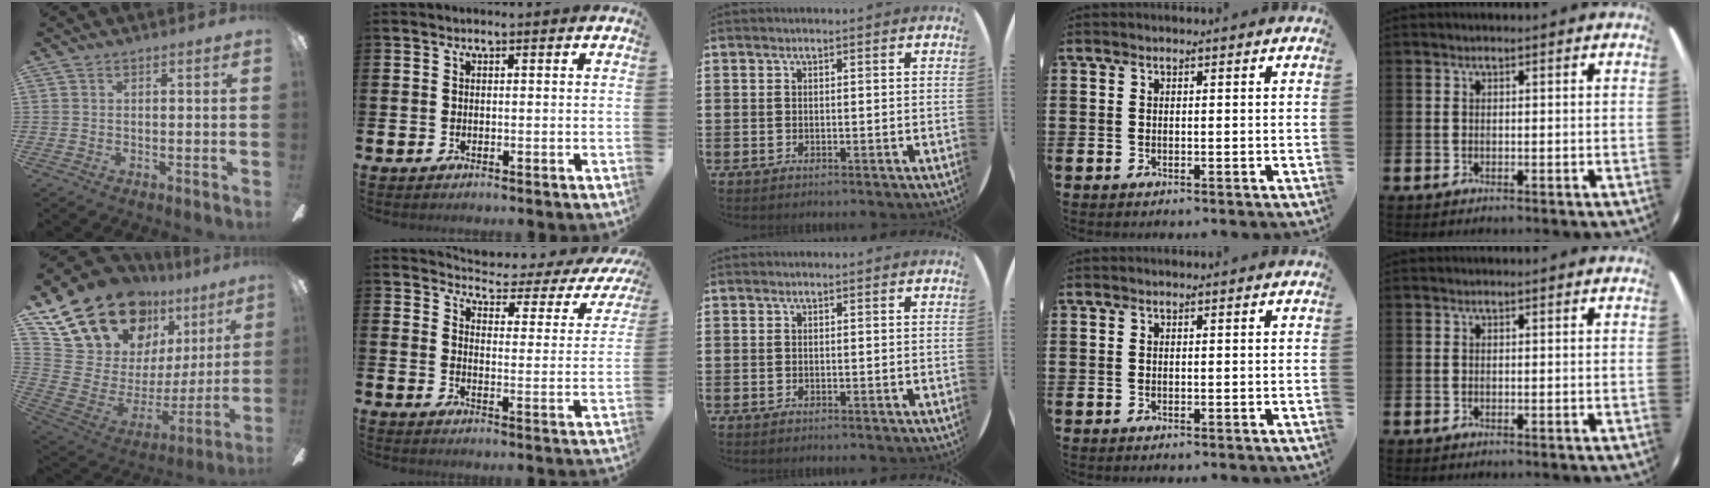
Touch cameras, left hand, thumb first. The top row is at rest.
{"thumb": {"total": 23.0, "force": [17.0, 11.9, 9.9], "torque": [-0.189, -0.117, 0.327]}, "index": {"total": 3.4, "force": [3.1, 0.9, 1.1], "torque": [-0.042, -0.033, 0.044]}}